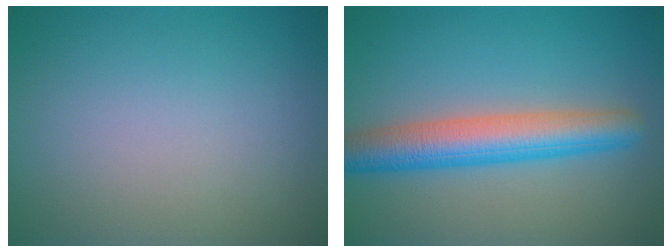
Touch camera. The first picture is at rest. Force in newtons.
{"total": 5.9, "press": 5.9, "slide": 0.3}